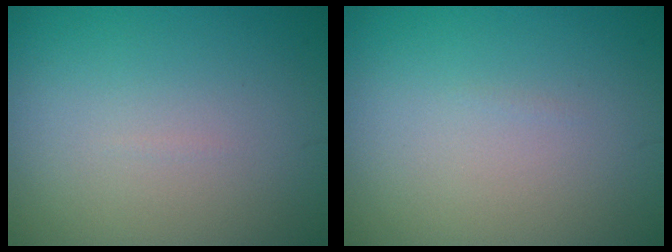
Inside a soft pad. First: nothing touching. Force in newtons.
{"total": 0.0}